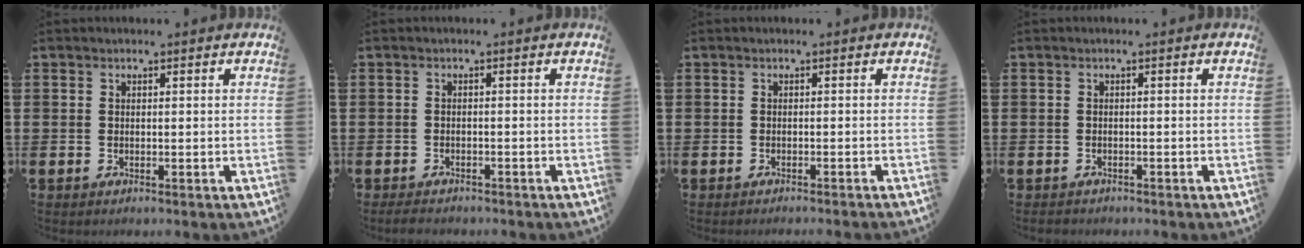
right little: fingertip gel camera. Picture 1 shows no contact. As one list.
[{"total": 1.1, "force": [-1.1, 0.2, 0.3], "torque": [-0.008, 0.002, -0.023]}, {"total": 0.6, "force": [-0.6, -0.2, 0.0], "torque": [0.001, 0.000, -0.013]}, {"total": 0.5, "force": [-0.5, 0.2, 0.0], "torque": [-0.002, 0.001, -0.012]}]